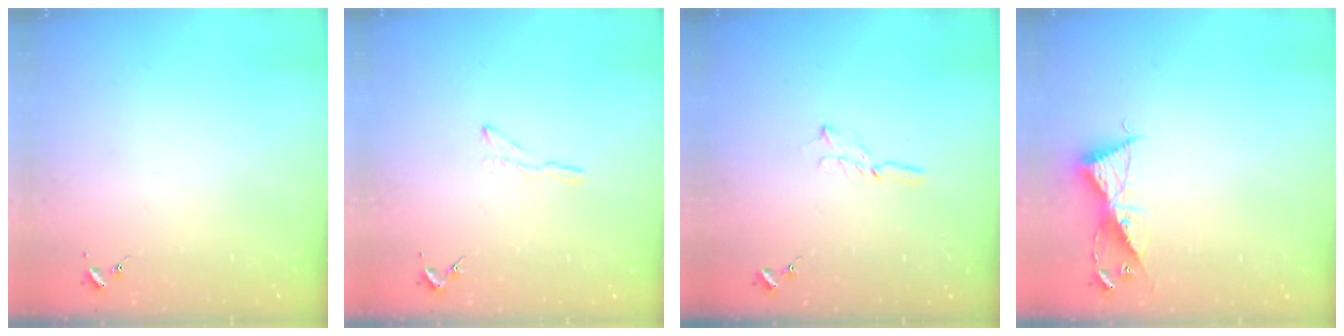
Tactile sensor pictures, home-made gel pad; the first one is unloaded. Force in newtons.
{"total": 3.8, "press": 3.7, "slide": 0.4}
{"total": 3.5, "press": 3.5, "slide": 0.1}
{"total": 8.8, "press": 8.7, "slide": 0.5}